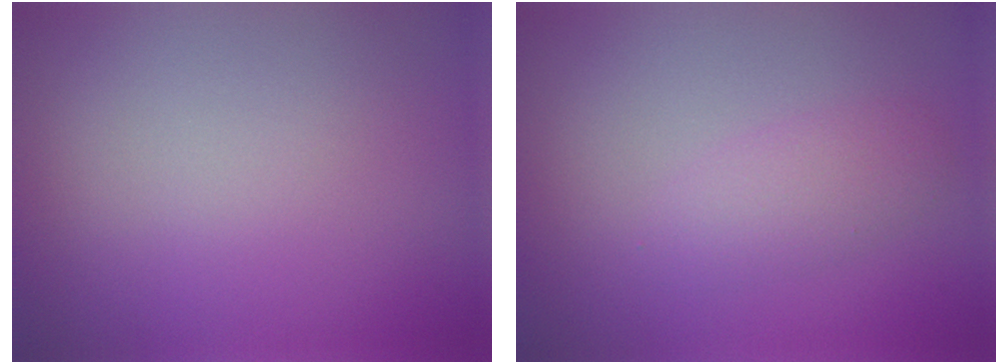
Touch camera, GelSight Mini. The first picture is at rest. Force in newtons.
{"total": 2.0, "press": 2.0, "slide": 0.1}